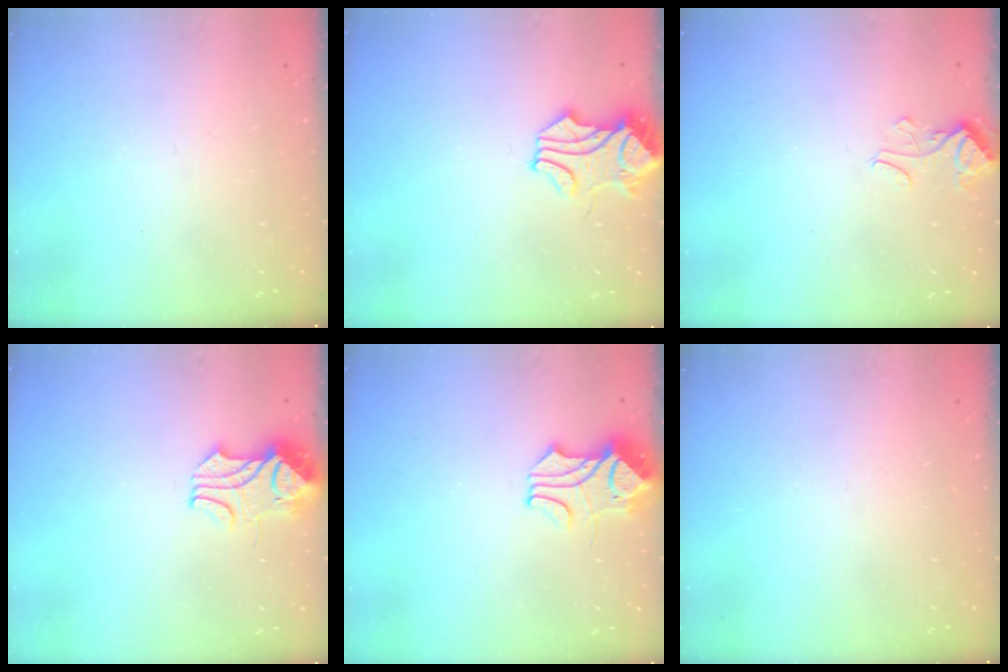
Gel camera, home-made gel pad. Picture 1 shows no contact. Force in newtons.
{"total": 1.4, "press": 1.4, "slide": 0.3}
{"total": 2.1, "press": 2.1, "slide": 0.5}
{"total": 2.2, "press": 2.0, "slide": 0.9}
{"total": 2.0, "press": 1.7, "slide": 1.0}
{"total": 0.0}